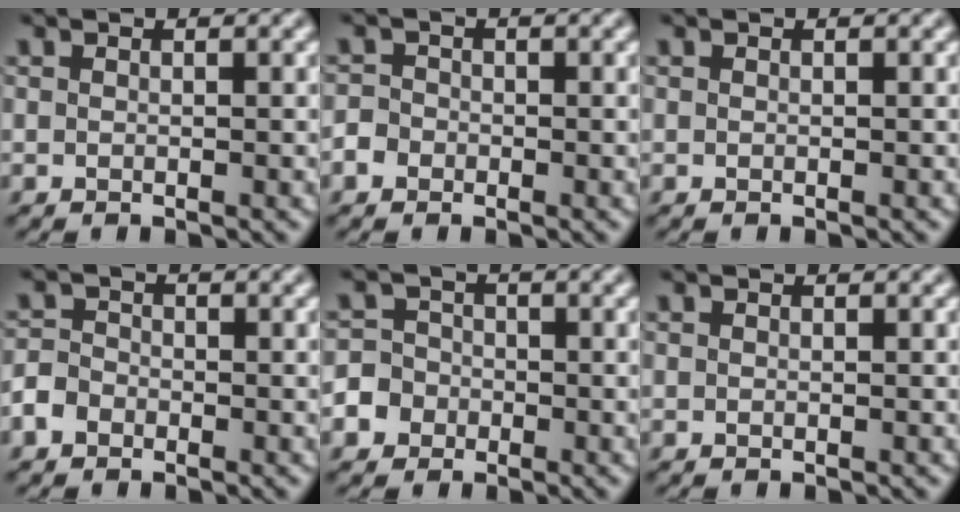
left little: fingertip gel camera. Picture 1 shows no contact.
{"total": 2.9, "force": [-1.5, 2.3, 0.7], "torque": [-0.005, 0.002, -0.038]}
{"total": 0.0}
{"total": 2.5, "force": [-1.5, 1.9, 0.8], "torque": [-0.010, -0.002, -0.033]}
{"total": 6.6, "force": [-3.2, 5.6, 1.2], "torque": [-0.029, -0.009, -0.086]}
{"total": 0.0}